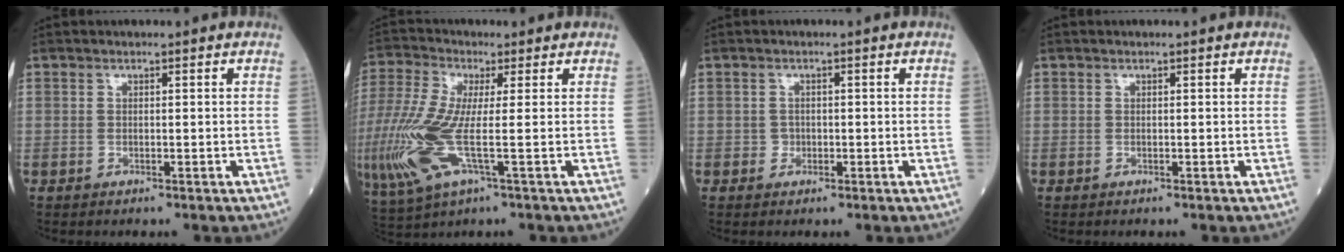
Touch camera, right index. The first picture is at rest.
{"total": 15.0, "force": [-3.0, 3.4, 14.3], "torque": [-0.358, -0.022, -0.055]}
{"total": 1.1, "force": [-0.3, 1.0, 0.3], "torque": [-0.003, 0.004, -0.006]}
{"total": 0.0}